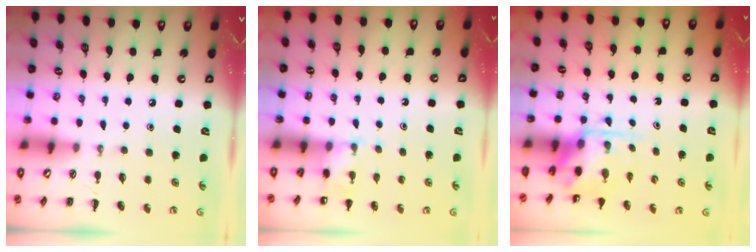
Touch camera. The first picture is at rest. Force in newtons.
{"total": 3.7, "press": 3.5, "slide": 1.1}
{"total": 4.5, "press": 4.4, "slide": 1.0}